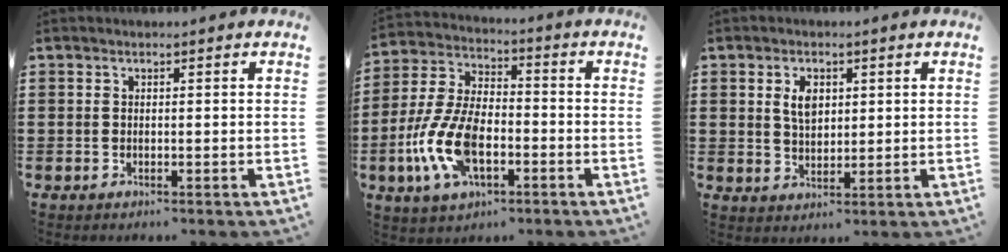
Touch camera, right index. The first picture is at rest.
{"total": 11.4, "force": [-3.8, 5.9, 9.0], "torque": [-0.226, -0.010, -0.078]}
{"total": 4.0, "force": [1.3, 2.4, 2.9], "torque": [-0.057, 0.008, 0.019]}